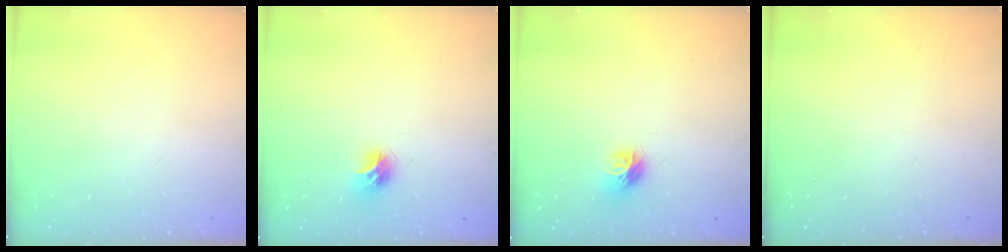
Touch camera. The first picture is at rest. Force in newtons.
{"total": 7.8, "press": 7.8, "slide": 0.4}
{"total": 8.1, "press": 8.1, "slide": 0.2}
{"total": 0.0}